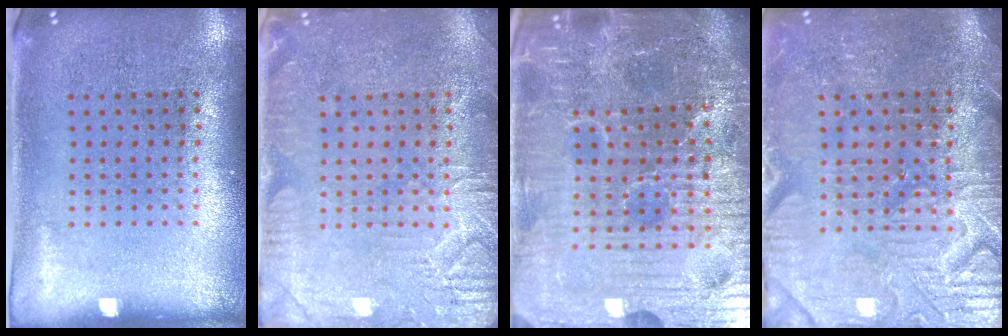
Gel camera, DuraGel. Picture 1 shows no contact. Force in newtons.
{"total": 3.5, "press": 3.5, "slide": 0.4}
{"total": 7.2, "press": 6.4, "slide": 3.2}
{"total": 4.0, "press": 3.8, "slide": 1.2}